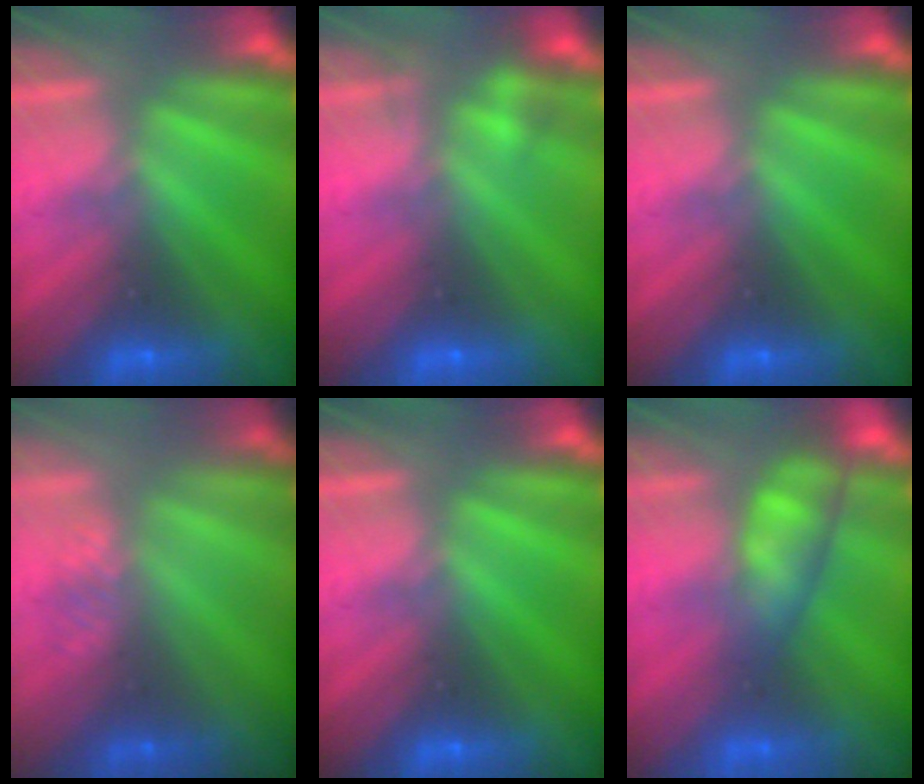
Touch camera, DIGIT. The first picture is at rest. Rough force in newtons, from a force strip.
{"total": 2.2}
{"total": 0.0}
{"total": 2.9}
{"total": 0.0}
{"total": 4.7}